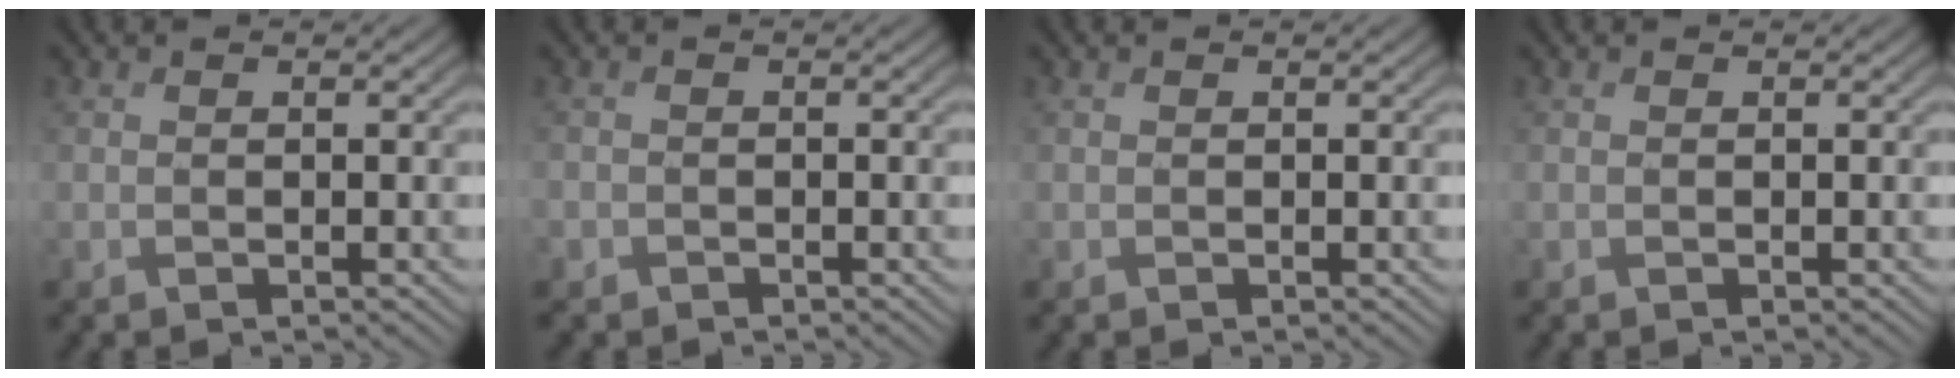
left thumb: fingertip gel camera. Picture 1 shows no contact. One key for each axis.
{"total": 1.2, "fx": -0.9, "fy": 0.8, "fz": 0.0, "tx": 0.002, "ty": -0.004, "tz": -0.023}
{"total": 0.0}
{"total": 0.0}